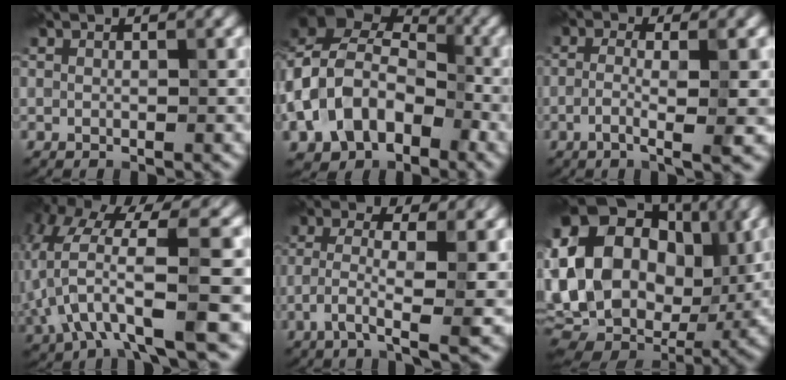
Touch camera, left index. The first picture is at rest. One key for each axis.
{"total": 13.6, "fx": -3.6, "fy": 10.3, "fz": 8.0, "tx": -0.169, "ty": -0.005, "tz": -0.065}
{"total": 5.4, "fx": -1.0, "fy": 1.1, "fz": 5.2, "tx": -0.087, "ty": -0.004, "tz": -0.022}
{"total": 10.1, "fx": -1.9, "fy": 3.3, "fz": 9.4, "tx": -0.186, "ty": 0.009, "tz": -0.040}
{"total": 6.3, "fx": -1.4, "fy": 1.6, "fz": 6.0, "tx": -0.108, "ty": 0.003, "tz": -0.030}
{"total": 22.2, "fx": 3.5, "fy": 17.2, "fz": 13.6, "tx": -0.283, "ty": 0.046, "tz": 0.042}